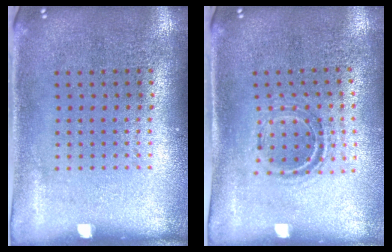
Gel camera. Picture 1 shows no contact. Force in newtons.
{"total": 1.0, "press": 0.9, "slide": 0.3}